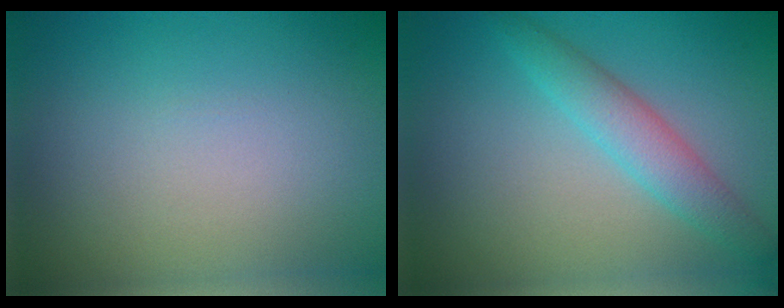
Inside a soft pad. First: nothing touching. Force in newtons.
{"total": 3.2, "press": 3.2, "slide": 0.0}